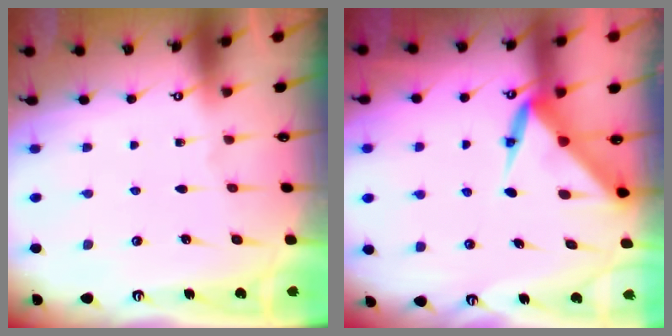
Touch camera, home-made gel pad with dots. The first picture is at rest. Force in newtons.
{"total": 5.9, "press": 5.9, "slide": 0.4}